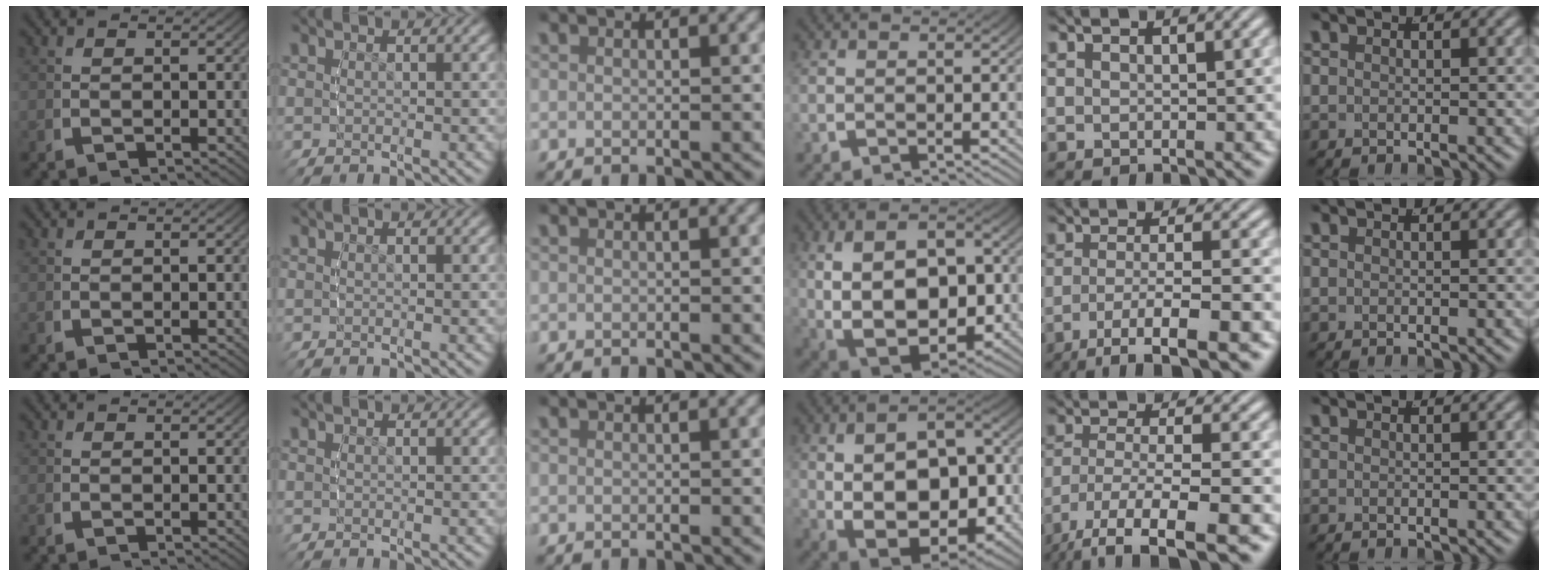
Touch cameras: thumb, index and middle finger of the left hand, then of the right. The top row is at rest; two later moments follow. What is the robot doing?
{"motion": "lift_and_place", "object": "bandage"}